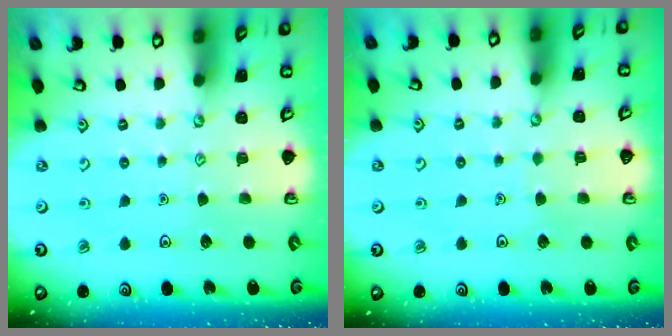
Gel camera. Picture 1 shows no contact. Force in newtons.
{"total": 1.4, "press": 1.4, "slide": 0.1}